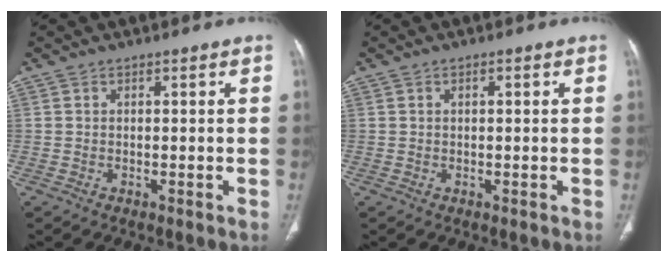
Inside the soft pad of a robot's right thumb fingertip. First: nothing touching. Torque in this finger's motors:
{"motor_torque": [0.03, -0.09, -0.15, 0.10, 0.08]}